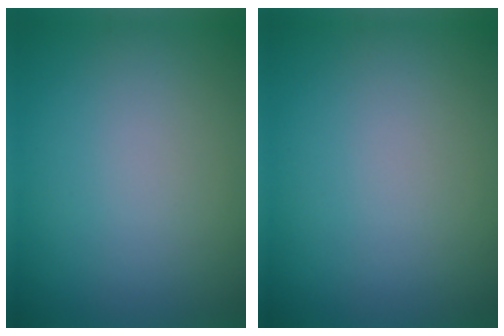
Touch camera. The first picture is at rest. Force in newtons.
{"total": 0.0}